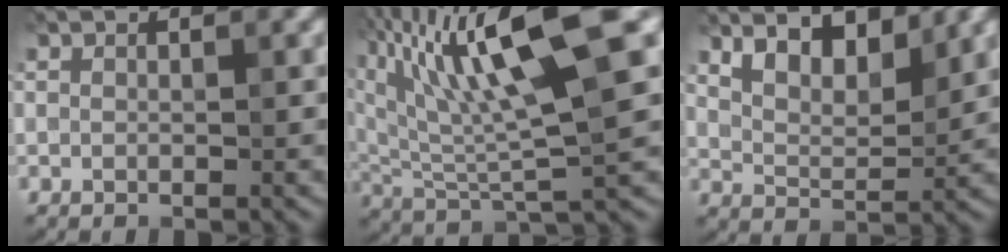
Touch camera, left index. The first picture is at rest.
{"total": 13.1, "force": [5.5, 2.8, 11.6], "torque": [-0.208, 0.017, 0.097]}
{"total": 5.1, "force": [3.3, 2.1, 3.2], "torque": [-0.059, -0.001, 0.049]}